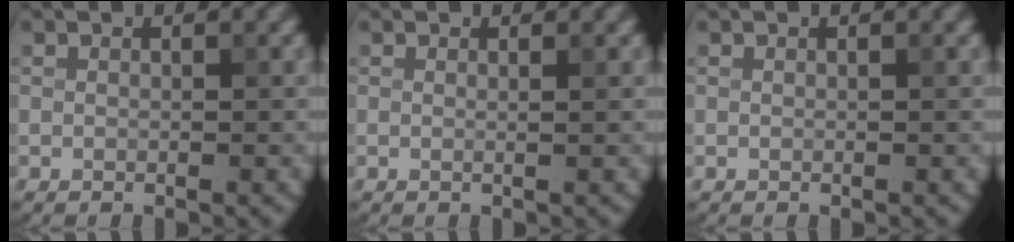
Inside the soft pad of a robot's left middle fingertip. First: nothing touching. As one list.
[{"total": 0.9, "force": [0.2, 0.4, 0.8], "torque": [-0.003, -0.002, -0.005]}, {"total": 0.0}]